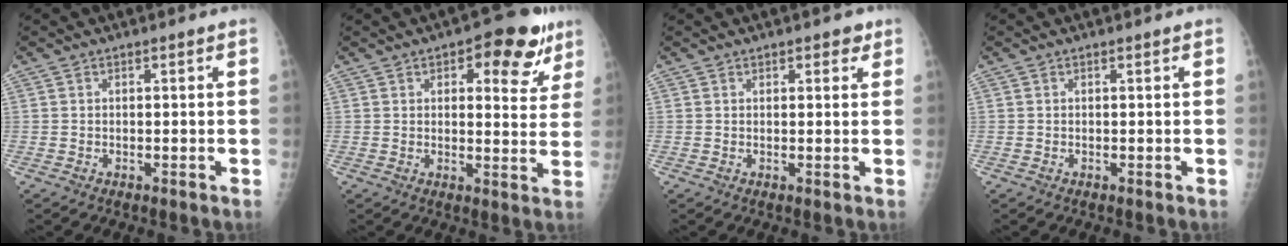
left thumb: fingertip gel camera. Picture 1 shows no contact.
{"total": 11.7, "force": [6.2, 5.5, 8.3], "torque": [-0.056, -0.018, 0.074]}
{"total": 2.1, "force": [1.3, 1.3, 1.1], "torque": [0.004, -0.004, 0.014]}
{"total": 0.0}